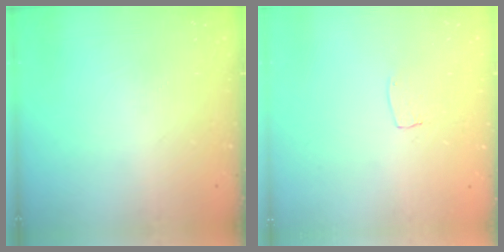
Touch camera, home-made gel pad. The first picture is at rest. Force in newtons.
{"total": 2.6, "press": 2.6, "slide": 0.1}